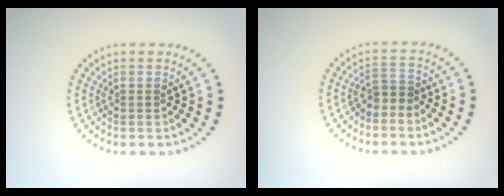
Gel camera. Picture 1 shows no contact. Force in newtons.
{"total": 1.5, "press": 1.0, "slide": 1.1}